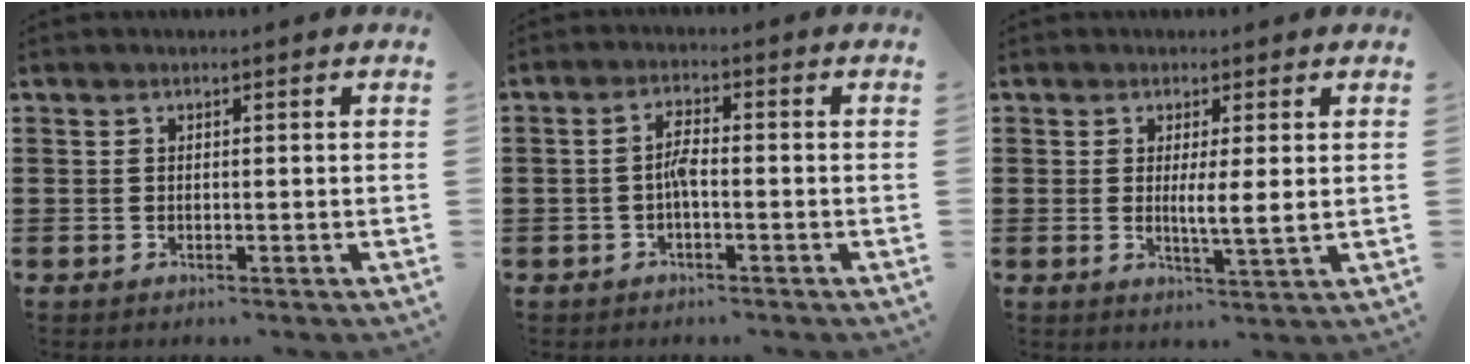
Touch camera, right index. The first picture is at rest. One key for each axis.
{"total": 2.8, "fx": -0.7, "fy": 0.7, "fz": 2.7, "tx": -0.058, "ty": 0.000, "tz": -0.015}
{"total": 3.4, "fx": 0.6, "fy": 0.1, "fz": 3.3, "tx": -0.060, "ty": -0.007, "tz": 0.006}